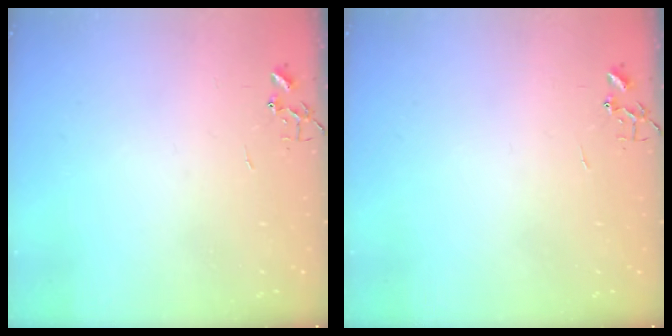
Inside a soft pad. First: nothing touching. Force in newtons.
{"total": 0.0}